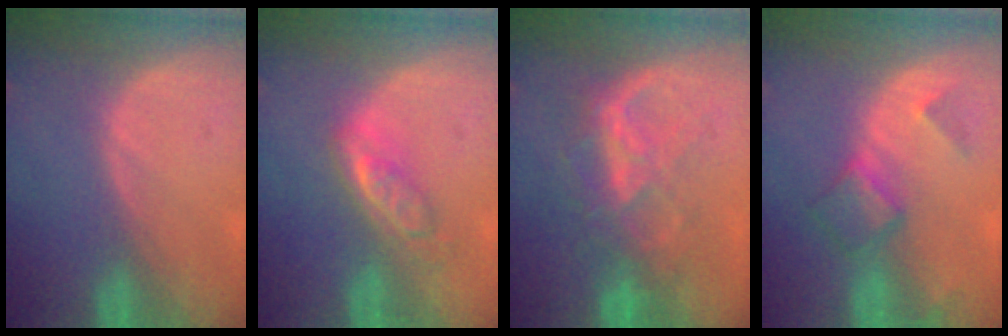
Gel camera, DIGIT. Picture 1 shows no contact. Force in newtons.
{"total": 5.2, "press": 4.6, "slide": 2.4}
{"total": 6.4, "press": 6.4, "slide": 0.8}
{"total": 4.7, "press": 4.7, "slide": 0.1}